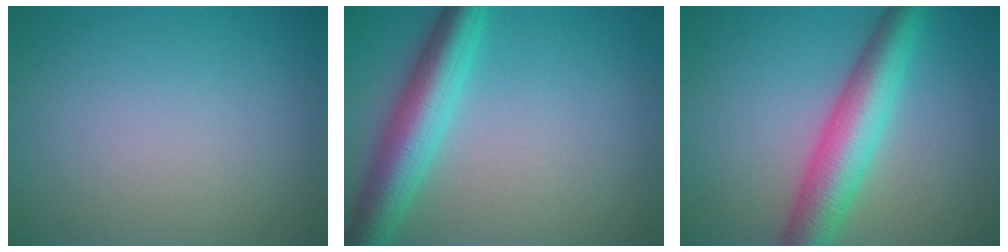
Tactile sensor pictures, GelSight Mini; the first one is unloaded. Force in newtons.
{"total": 6.2, "press": 6.2, "slide": 0.1}
{"total": 6.9, "press": 6.9, "slide": 0.0}